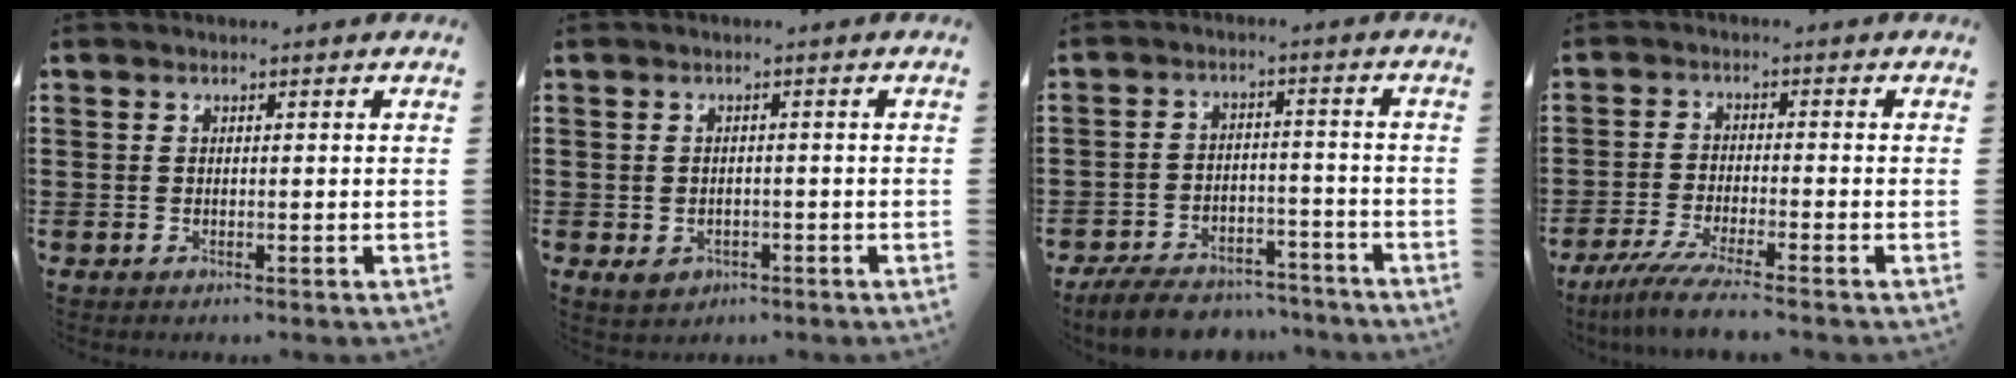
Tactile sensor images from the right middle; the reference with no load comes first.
{"total": 1.6, "force": [-1.0, 1.1, 0.6], "torque": [-0.017, -0.003, -0.020]}
{"total": 6.8, "force": [-6.5, 1.4, 1.7], "torque": [-0.032, 0.014, -0.125]}
{"total": 5.5, "force": [-4.6, -0.3, 2.9], "torque": [-0.068, -0.022, -0.088]}